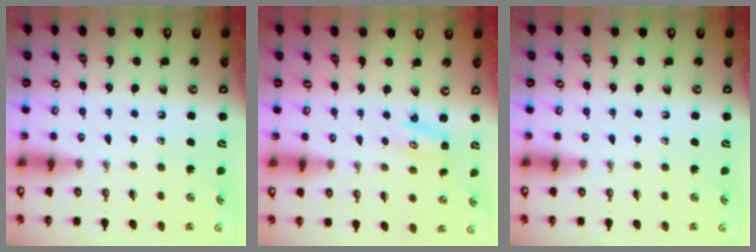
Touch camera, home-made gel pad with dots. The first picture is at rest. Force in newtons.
{"total": 1.8, "press": 1.8, "slide": 0.3}
{"total": 0.0}